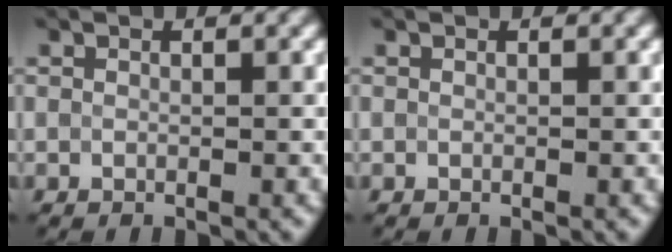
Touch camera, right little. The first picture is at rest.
{"total": 0.0}